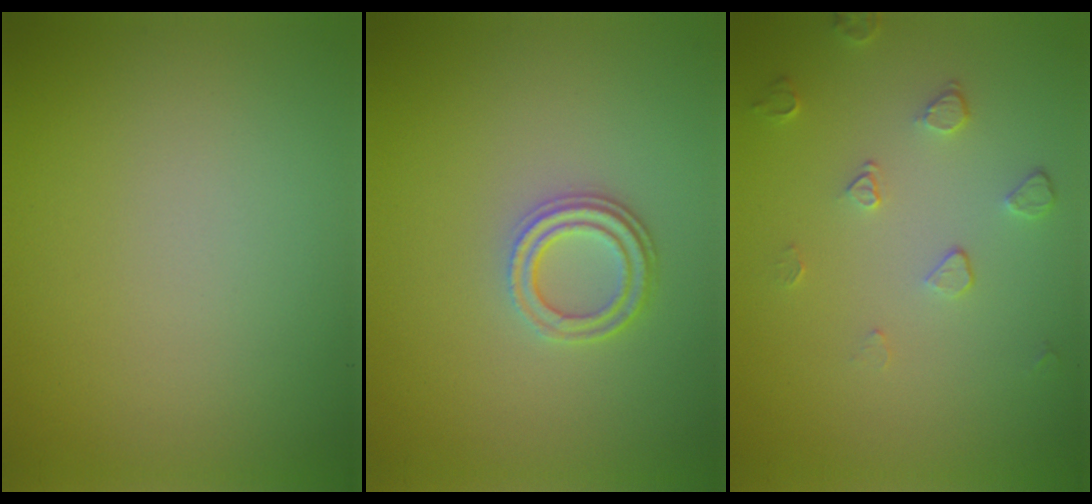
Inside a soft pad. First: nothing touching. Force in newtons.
{"total": 2.4, "press": 2.0, "slide": 1.2}
{"total": 1.6, "press": 1.1, "slide": 1.2}